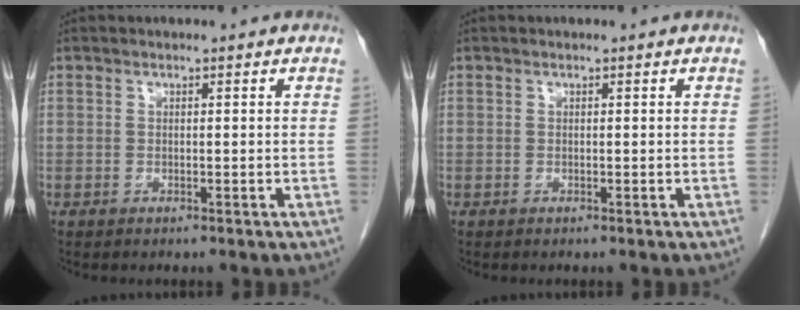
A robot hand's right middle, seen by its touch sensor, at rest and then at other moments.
{"total": 0.0}